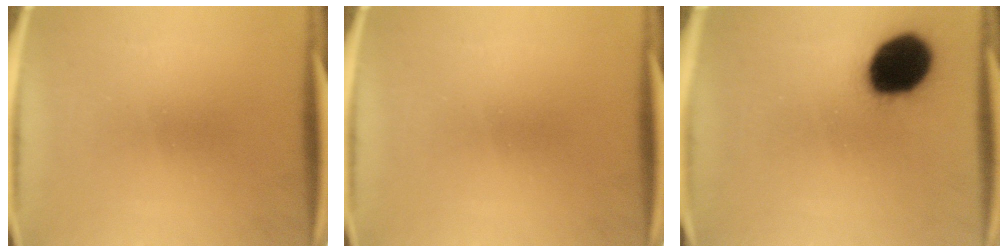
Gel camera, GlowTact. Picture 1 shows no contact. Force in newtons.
{"total": 0.0}
{"total": 18.9}